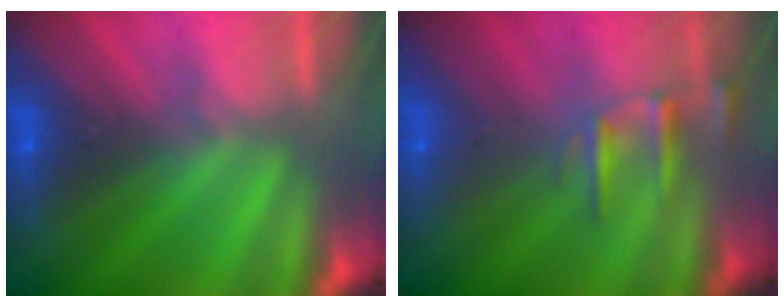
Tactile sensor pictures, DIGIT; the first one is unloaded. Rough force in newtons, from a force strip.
{"total": 2.4}